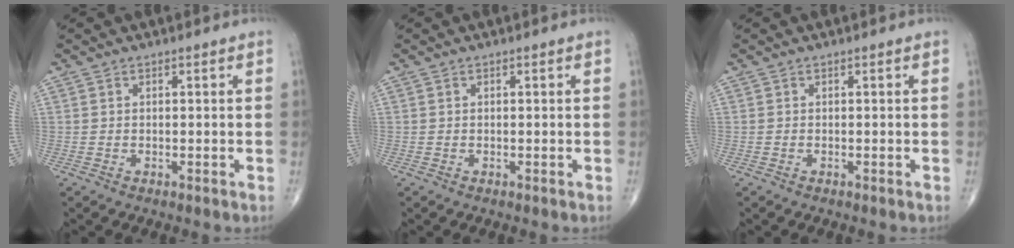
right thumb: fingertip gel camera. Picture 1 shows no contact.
{"total": 0.0}
{"total": 0.0}